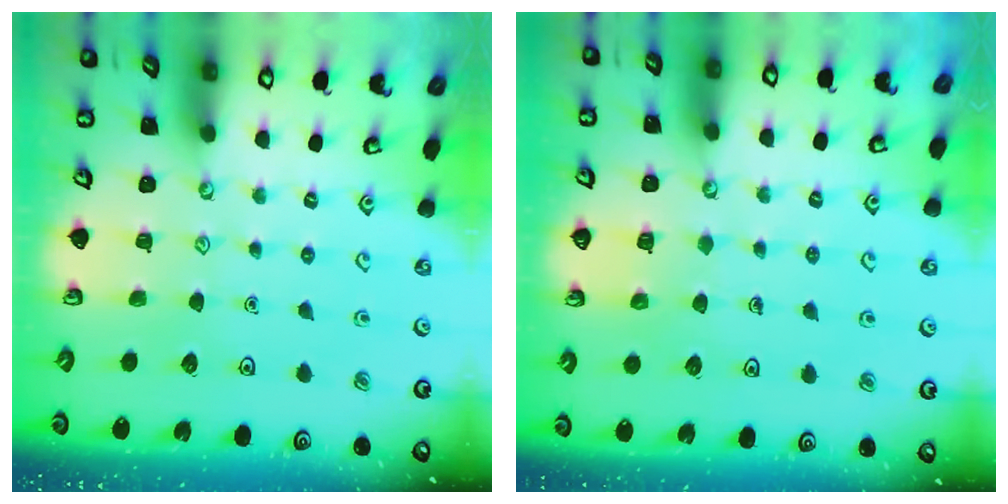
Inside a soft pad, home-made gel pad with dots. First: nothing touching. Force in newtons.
{"total": 3.9, "press": 3.8, "slide": 0.3}